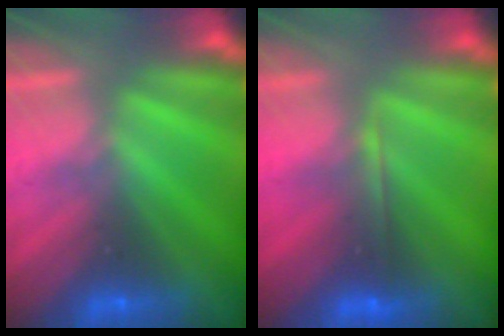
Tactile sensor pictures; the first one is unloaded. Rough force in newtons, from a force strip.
{"total": 2.0}